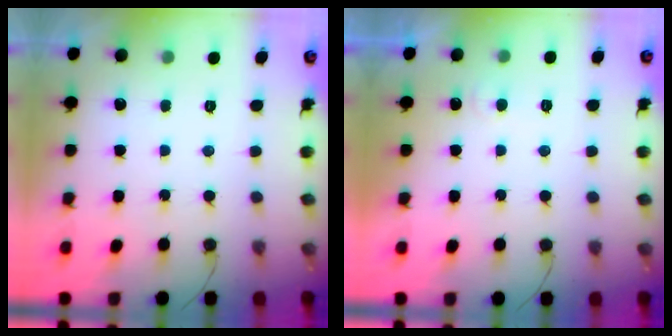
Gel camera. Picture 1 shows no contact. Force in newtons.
{"total": 3.7, "press": 3.7, "slide": 0.3}